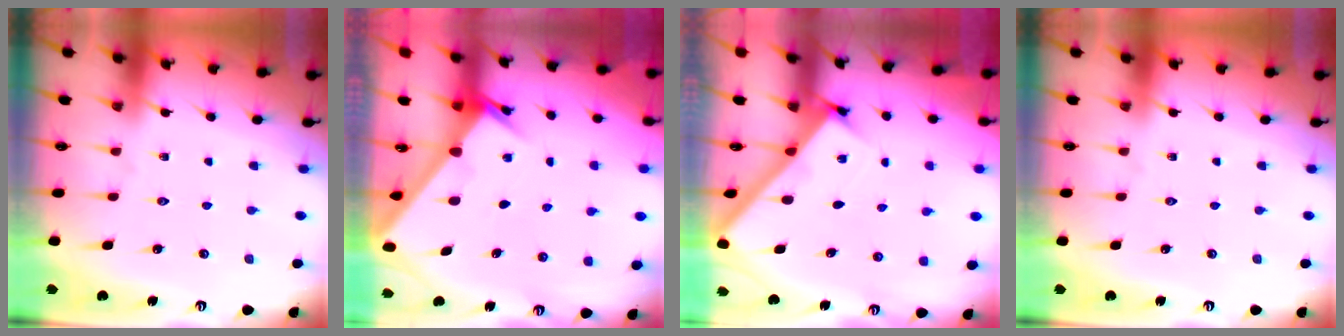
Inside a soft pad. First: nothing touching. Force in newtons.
{"total": 2.3, "press": 2.3, "slide": 0.3}
{"total": 2.7, "press": 2.7, "slide": 0.4}
{"total": 0.0}